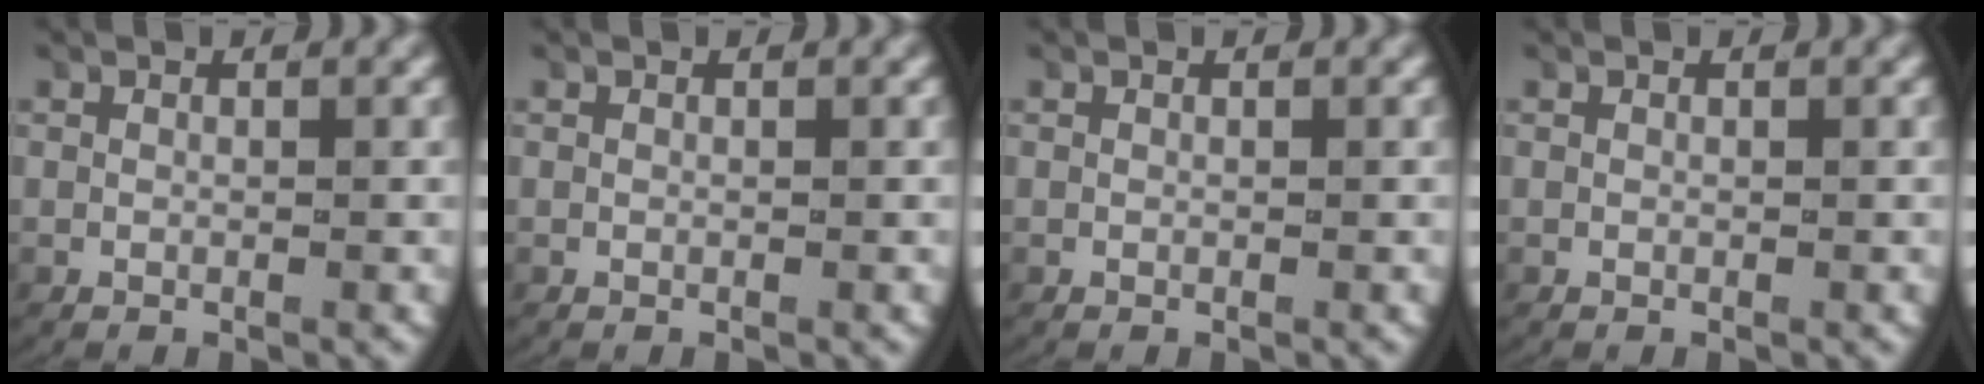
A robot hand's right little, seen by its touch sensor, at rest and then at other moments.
{"total": 0.0}
{"total": 0.0}
{"total": 0.0}